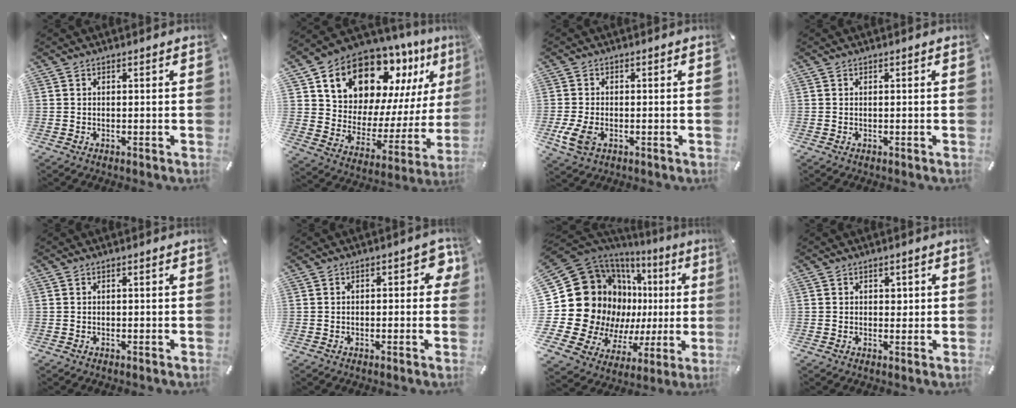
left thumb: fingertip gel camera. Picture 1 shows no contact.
{"total": 16.7, "force": [12.9, 9.1, 5.6], "torque": [-0.095, -0.111, 0.225]}
{"total": 5.9, "force": [-1.3, 4.4, 3.8], "torque": [-0.085, -0.001, -0.025]}
{"total": 0.0}
{"total": 0.0}
{"total": 5.0, "force": [0.7, 2.6, 4.3], "torque": [-0.060, 0.005, 0.006]}
{"total": 28.8, "force": [3.8, 21.2, 19.1], "torque": [-0.337, -0.076, 0.127]}
{"total": 1.5, "force": [0.4, 1.4, 0.6], "torque": [0.003, 0.001, 0.001]}